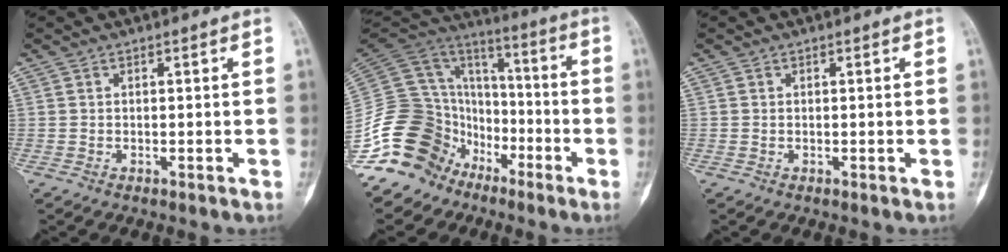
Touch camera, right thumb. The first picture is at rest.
{"total": 21.5, "force": [-11.2, 16.7, 7.5], "torque": [-0.131, 0.116, -0.193]}
{"total": 0.0}